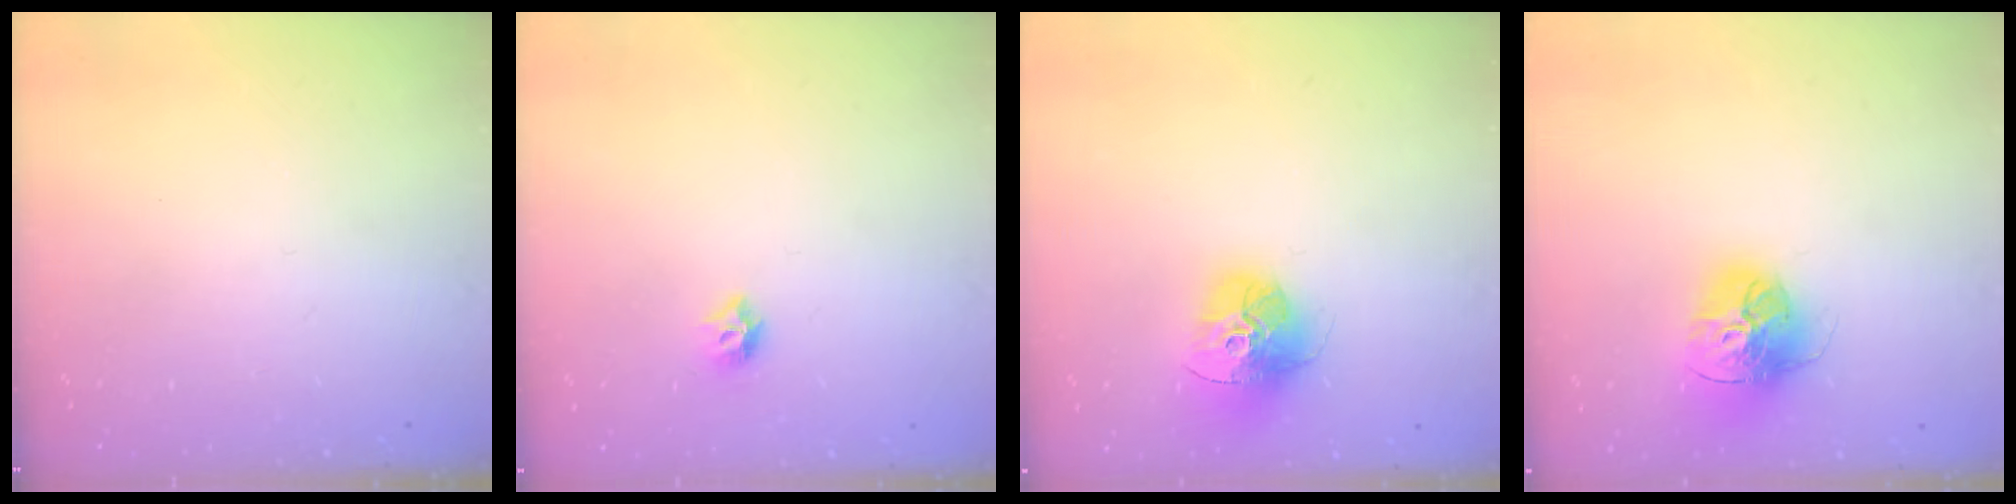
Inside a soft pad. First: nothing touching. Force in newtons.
{"total": 5.5, "press": 5.4, "slide": 0.9}
{"total": 15.8, "press": 15.7, "slide": 1.6}
{"total": 16.2, "press": 16.1, "slide": 1.6}